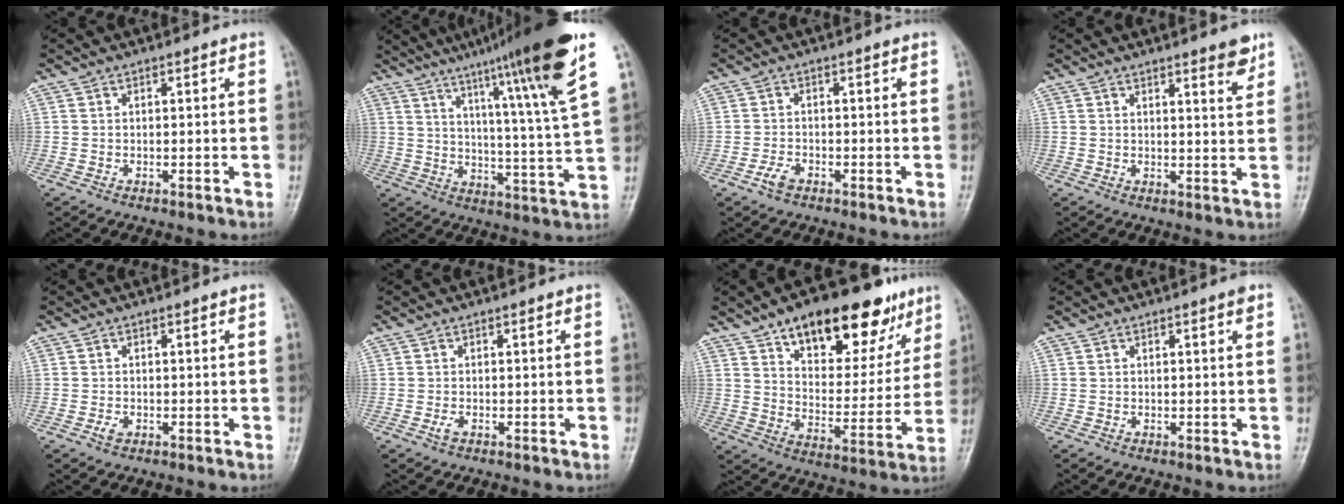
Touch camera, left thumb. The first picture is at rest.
{"total": 21.2, "force": [12.7, 0.8, 17.0], "torque": [-0.237, -0.048, 0.180]}
{"total": 2.4, "force": [-1.4, 1.3, 1.4], "torque": [-0.033, 0.006, -0.027]}
{"total": 4.1, "force": [2.9, 0.7, 2.8], "torque": [-0.030, -0.023, 0.039]}
{"total": 1.2, "force": [-0.4, 0.8, 0.7], "torque": [-0.015, 0.000, -0.008]}
{"total": 1.1, "force": [-0.3, 0.6, 0.9], "torque": [-0.017, 0.000, -0.004]}
{"total": 22.1, "force": [13.4, 10.3, 14.2], "torque": [-0.153, -0.041, 0.207]}
{"total": 1.0, "force": [0.5, 0.0, 0.8], "torque": [-0.011, -0.001, 0.005]}